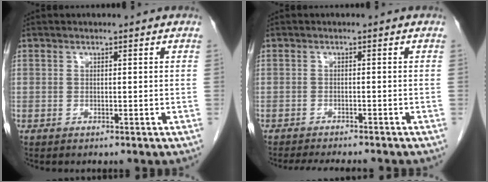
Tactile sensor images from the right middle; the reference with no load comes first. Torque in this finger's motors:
{"motor_torque": [0.10, -0.07, 0.01, 0.01]}